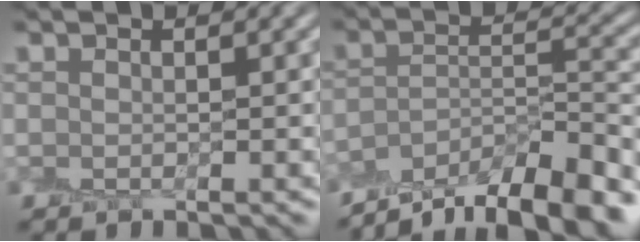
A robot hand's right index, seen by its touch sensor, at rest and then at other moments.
{"total": 10.0, "force": [-8.1, 2.9, 5.1], "torque": [-0.083, 0.001, -0.135]}